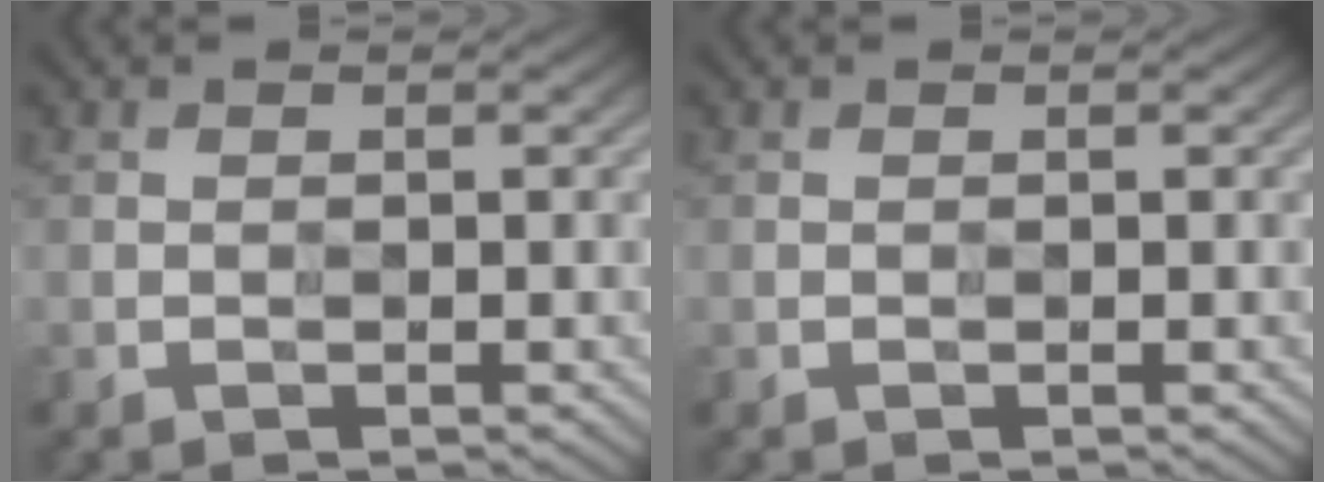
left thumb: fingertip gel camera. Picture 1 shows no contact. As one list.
[{"total": 0.0}]